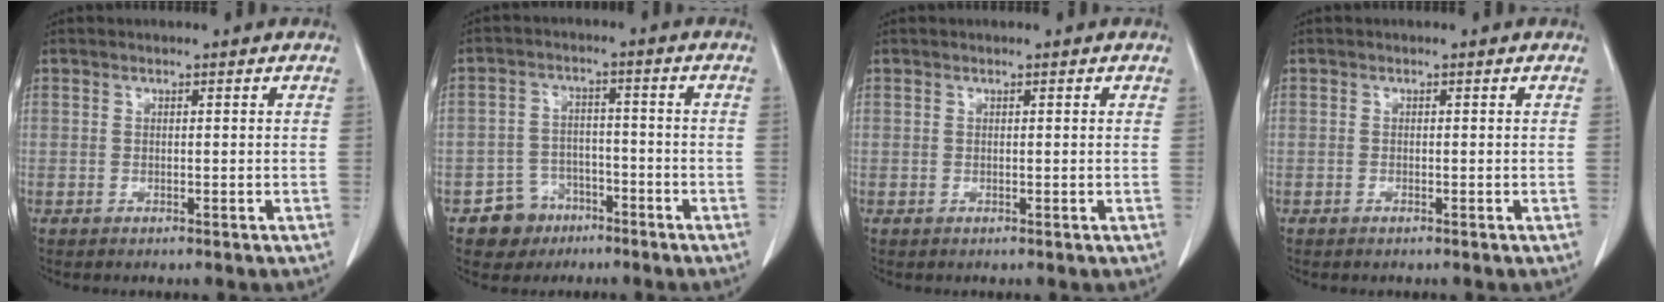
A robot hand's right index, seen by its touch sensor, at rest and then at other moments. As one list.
[{"total": 6.3, "force": [-3.9, 4.9, 0.5], "torque": [0.001, 0.014, -0.059]}, {"total": 0.0}, {"total": 0.0}]